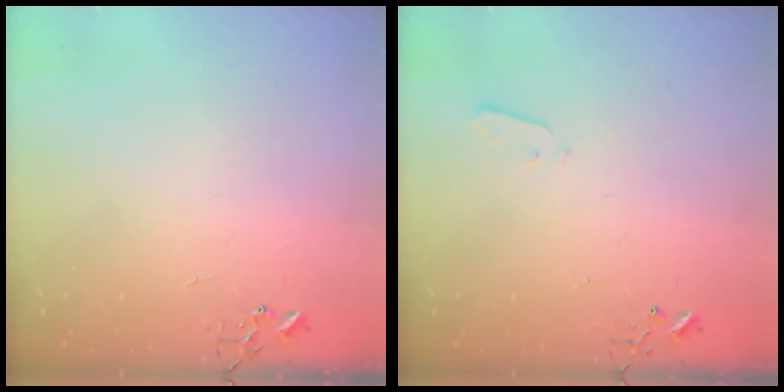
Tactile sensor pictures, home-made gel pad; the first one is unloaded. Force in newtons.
{"total": 1.9, "press": 1.9, "slide": 0.4}